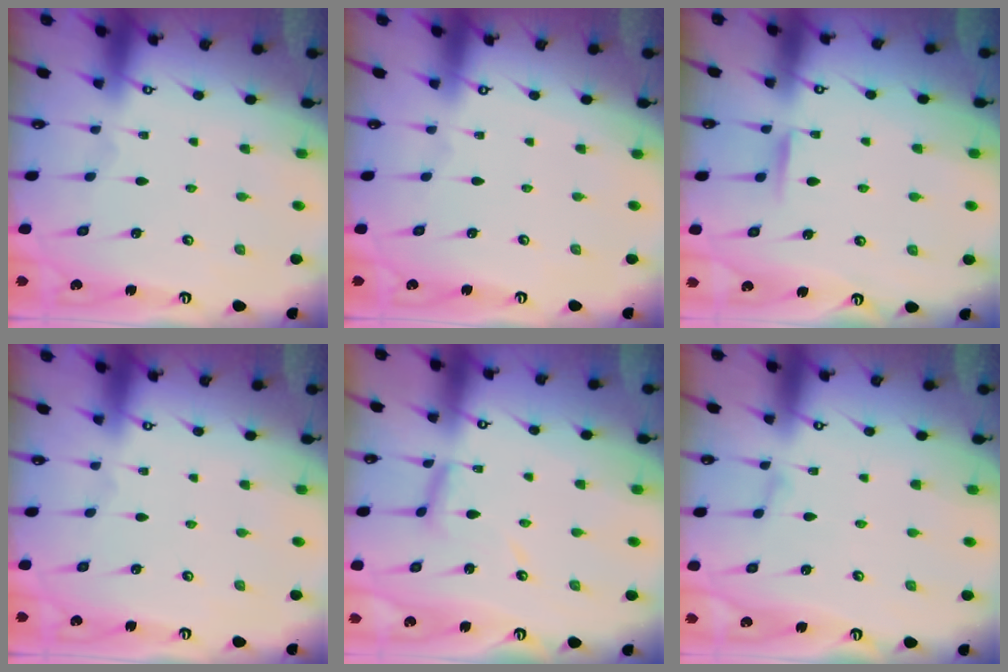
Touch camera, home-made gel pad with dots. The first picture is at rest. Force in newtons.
{"total": 0.0}
{"total": 6.1, "press": 6.1, "slide": 0.9}
{"total": 0.0}
{"total": 8.3, "press": 8.2, "slide": 0.6}
{"total": 2.2, "press": 2.1, "slide": 0.3}